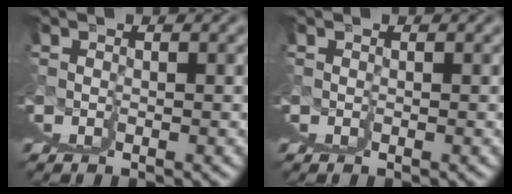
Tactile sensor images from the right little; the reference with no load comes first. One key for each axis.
{"total": 0.0}